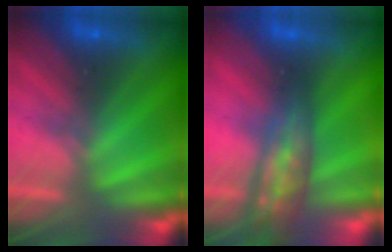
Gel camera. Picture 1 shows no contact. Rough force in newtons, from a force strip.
{"total": 3.0}